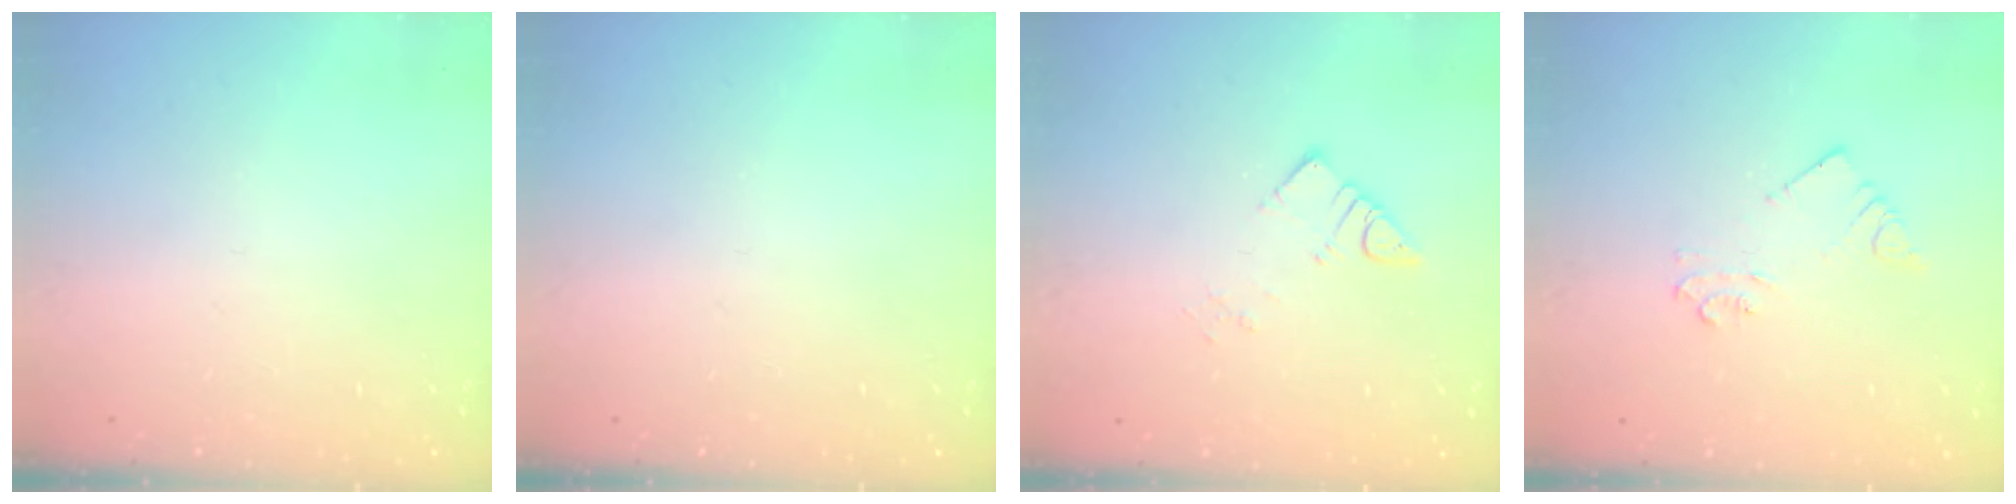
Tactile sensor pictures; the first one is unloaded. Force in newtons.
{"total": 0.0}
{"total": 5.1, "press": 5.1, "slide": 0.4}
{"total": 3.2, "press": 3.2, "slide": 0.2}